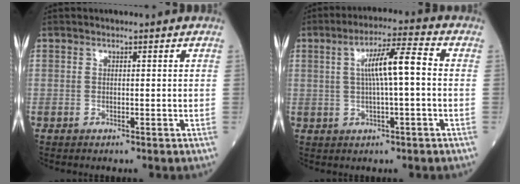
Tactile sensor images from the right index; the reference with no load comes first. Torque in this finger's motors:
{"motor_torque": [0.38, -0.03, 0.22, 0.13]}